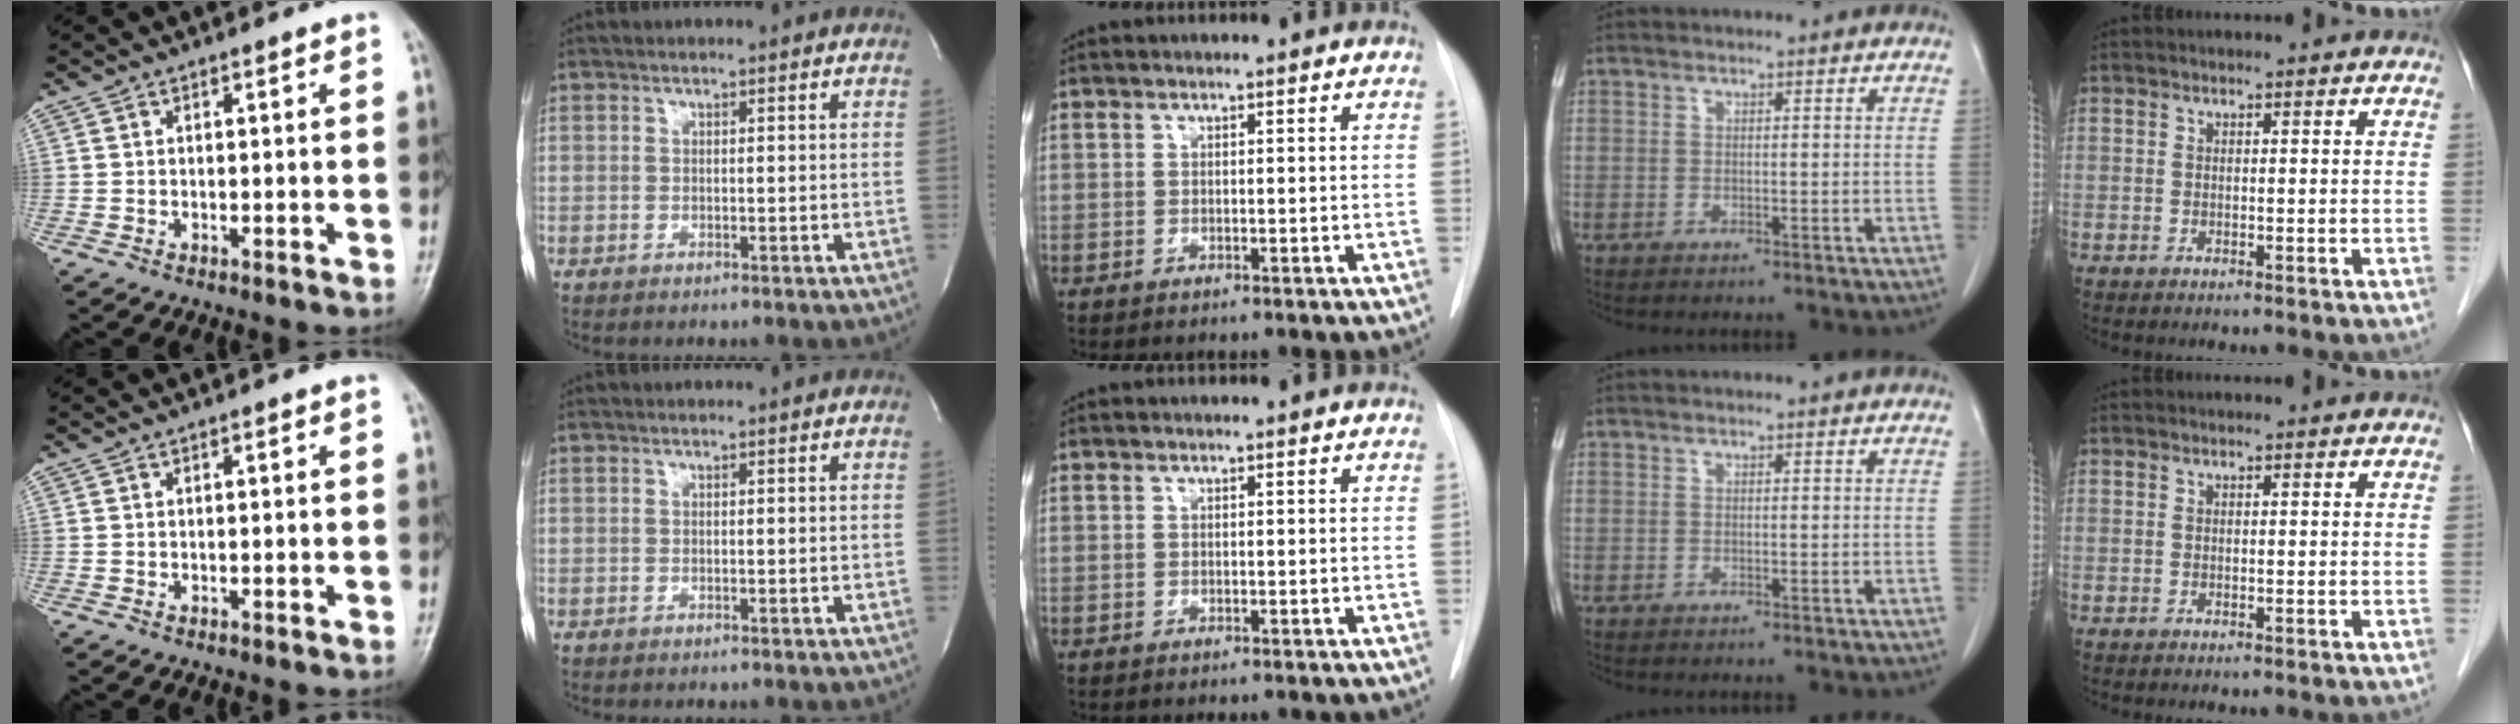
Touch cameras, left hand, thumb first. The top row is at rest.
{}